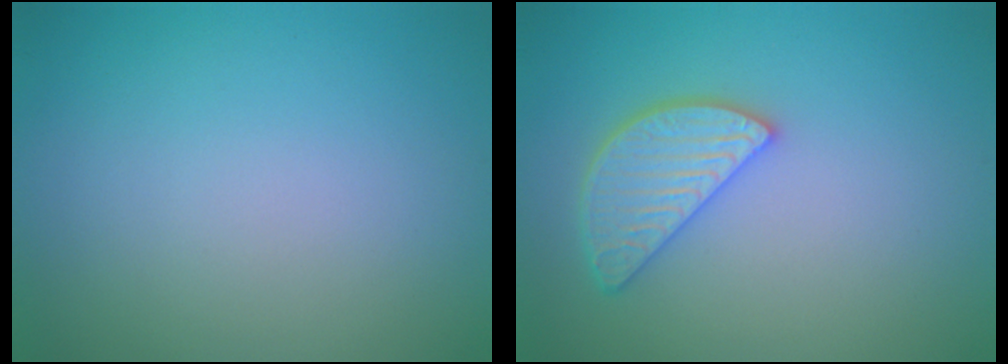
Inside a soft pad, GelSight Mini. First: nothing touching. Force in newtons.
{"total": 3.7, "press": 3.2, "slide": 1.8}